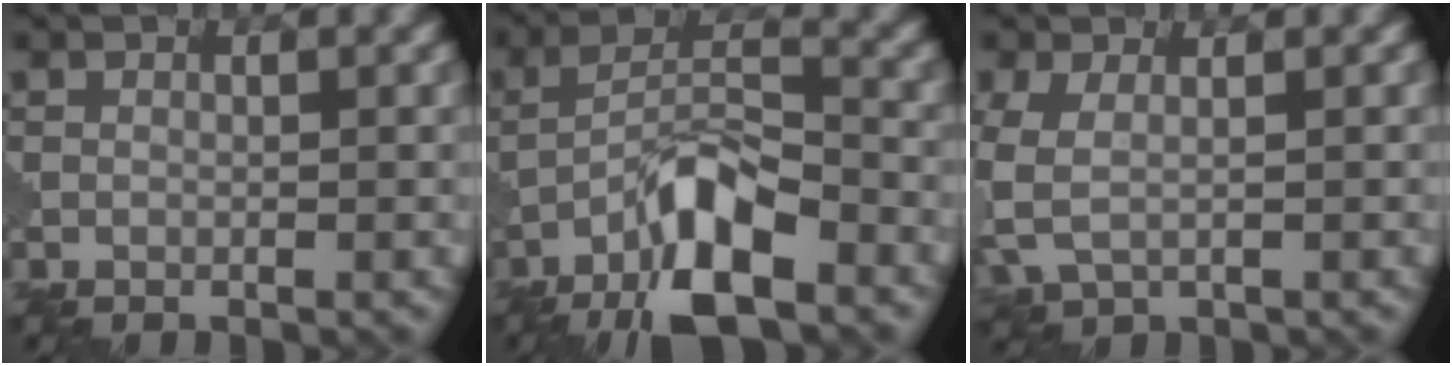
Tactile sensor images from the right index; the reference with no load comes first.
{"total": 8.6, "force": [-4.8, 2.6, 6.6], "torque": [-0.115, 0.013, -0.090]}
{"total": 3.6, "force": [-0.3, 2.1, 2.9], "torque": [-0.084, -0.001, -0.009]}